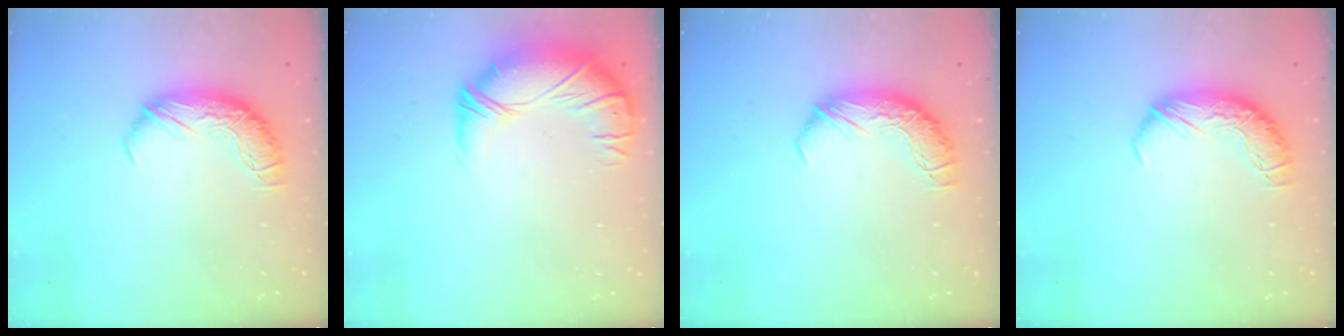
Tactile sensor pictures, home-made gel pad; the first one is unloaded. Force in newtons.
{"total": 3.6, "press": 1.6, "slide": 3.2}
{"total": 0.0}
{"total": 0.0}